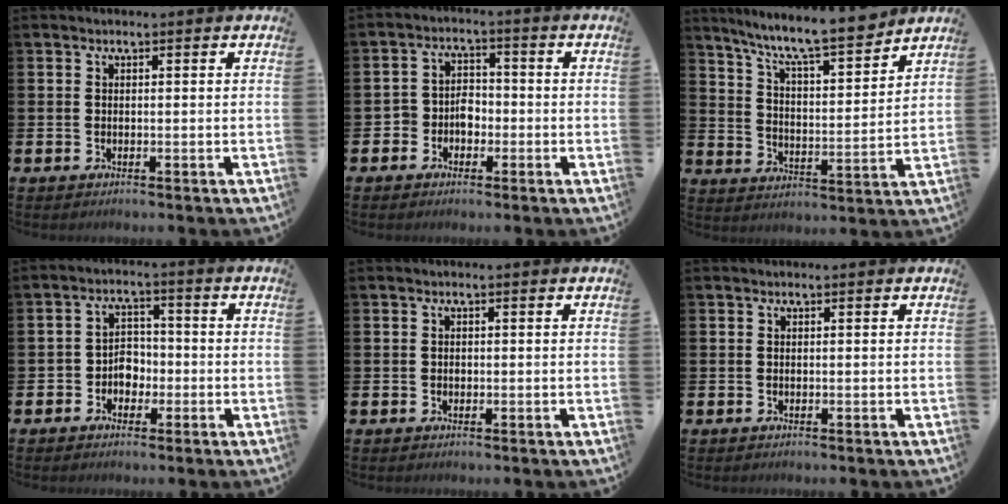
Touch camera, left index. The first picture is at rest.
{"total": 3.5, "force": [-1.8, 2.8, 1.1], "torque": [-0.026, 0.006, -0.041]}
{"total": 9.4, "force": [8.6, 0.9, 3.7], "torque": [-0.094, -0.062, 0.146]}
{"total": 3.4, "force": [-1.5, 2.8, 1.3], "torque": [-0.028, 0.006, -0.036]}
{"total": 0.6, "force": [0.0, 0.5, 0.2], "torque": [-0.002, 0.003, -0.003]}
{"total": 0.0}